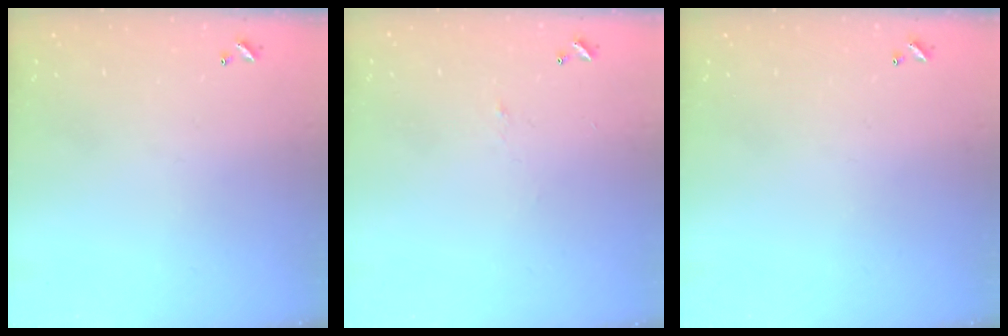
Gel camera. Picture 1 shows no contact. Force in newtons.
{"total": 0.9, "press": 0.6, "slide": 0.6}
{"total": 0.0}